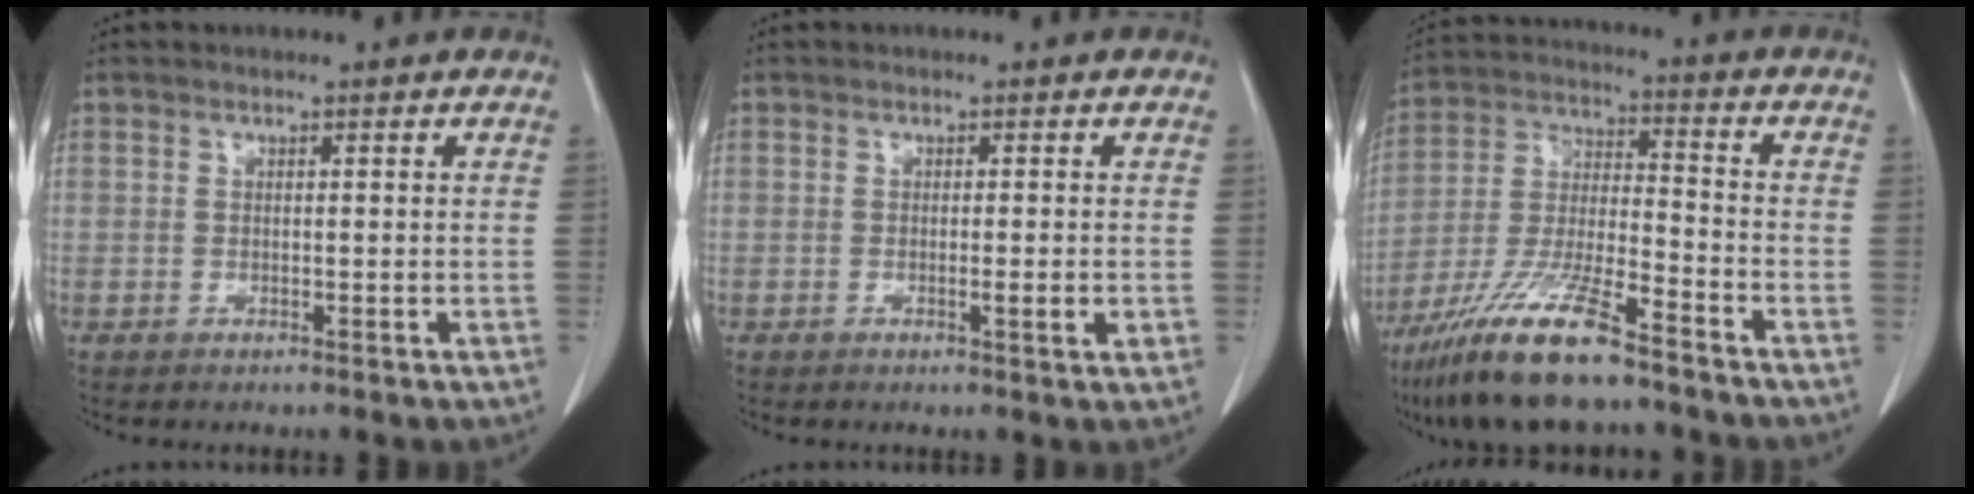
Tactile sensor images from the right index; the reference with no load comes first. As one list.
[{"total": 2.1, "force": [-0.3, 0.1, 2.1], "torque": [-0.030, -0.002, -0.004]}, {"total": 14.8, "force": [-10.8, 1.8, 10.0], "torque": [-0.212, -0.025, -0.201]}]